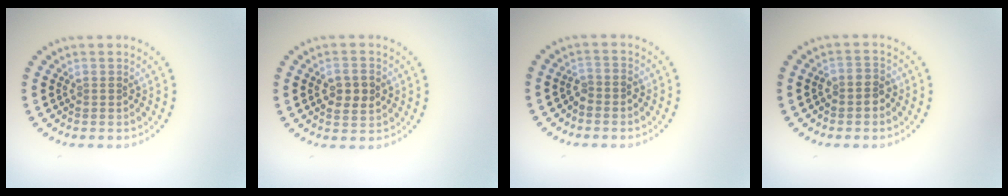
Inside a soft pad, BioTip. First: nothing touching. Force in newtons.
{"total": 2.8, "press": 2.8, "slide": 0.1}
{"total": 1.3, "press": 1.1, "slide": 0.7}
{"total": 1.6, "press": 1.4, "slide": 0.7}